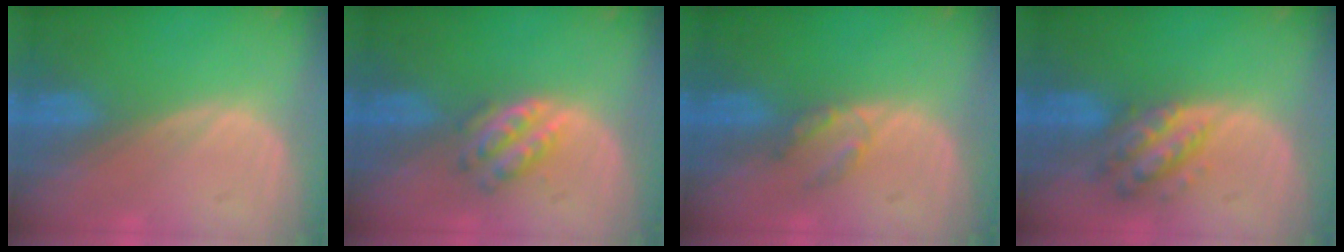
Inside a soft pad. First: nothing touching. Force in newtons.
{"total": 4.2, "press": 4.2, "slide": 0.1}
{"total": 2.5, "press": 2.5, "slide": 0.3}
{"total": 6.4, "press": 5.8, "slide": 2.8}